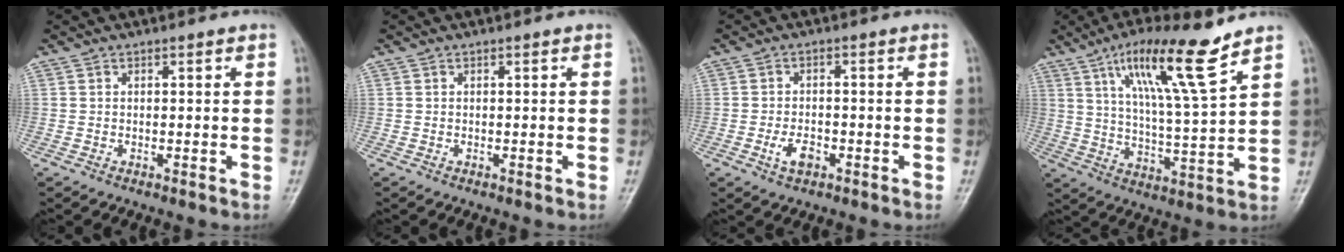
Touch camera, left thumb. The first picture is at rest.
{"total": 0.0}
{"total": 3.7, "force": [-1.6, 2.1, 2.7], "torque": [-0.048, 0.008, -0.027]}
{"total": 14.5, "force": [9.1, 1.4, 11.3], "torque": [-0.196, -0.045, 0.162]}